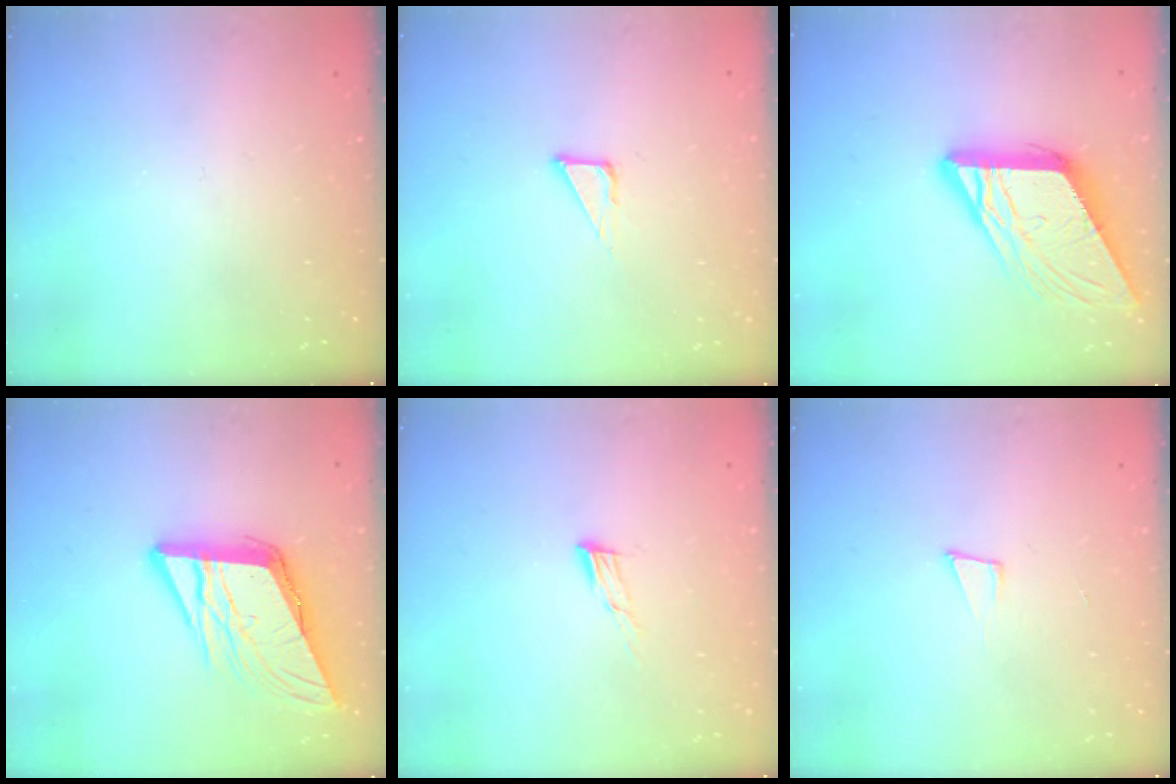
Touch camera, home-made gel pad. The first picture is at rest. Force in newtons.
{"total": 3.6, "press": 3.6, "slide": 0.3}
{"total": 14.0, "press": 13.9, "slide": 1.4}
{"total": 13.7, "press": 13.4, "slide": 2.6}
{"total": 6.6, "press": 6.6, "slide": 1.0}
{"total": 4.8, "press": 3.6, "slide": 3.2}